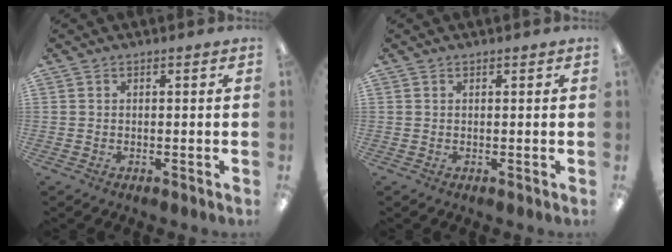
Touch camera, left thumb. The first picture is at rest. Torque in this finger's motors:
{"motor_torque": [-0.10, -0.20, -0.20, 0.10, 0.00]}